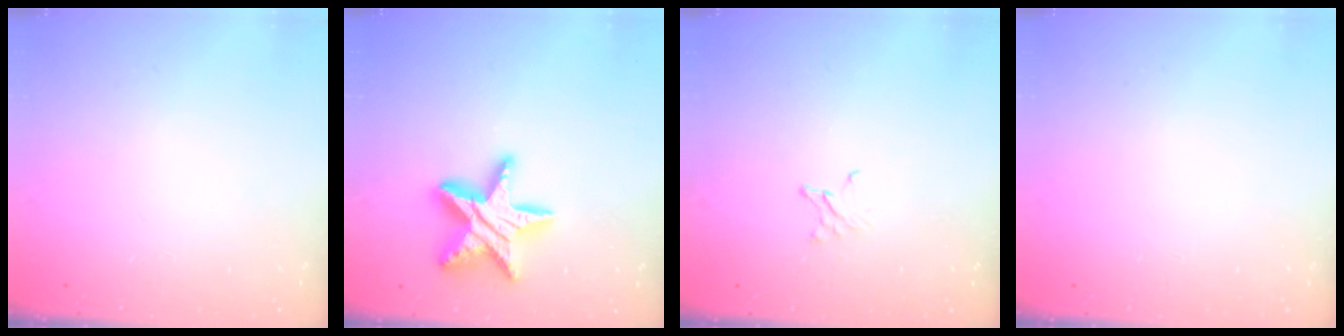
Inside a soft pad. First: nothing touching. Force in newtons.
{"total": 16.3, "press": 16.3, "slide": 0.9}
{"total": 1.9, "press": 1.9, "slide": 0.3}
{"total": 0.0}